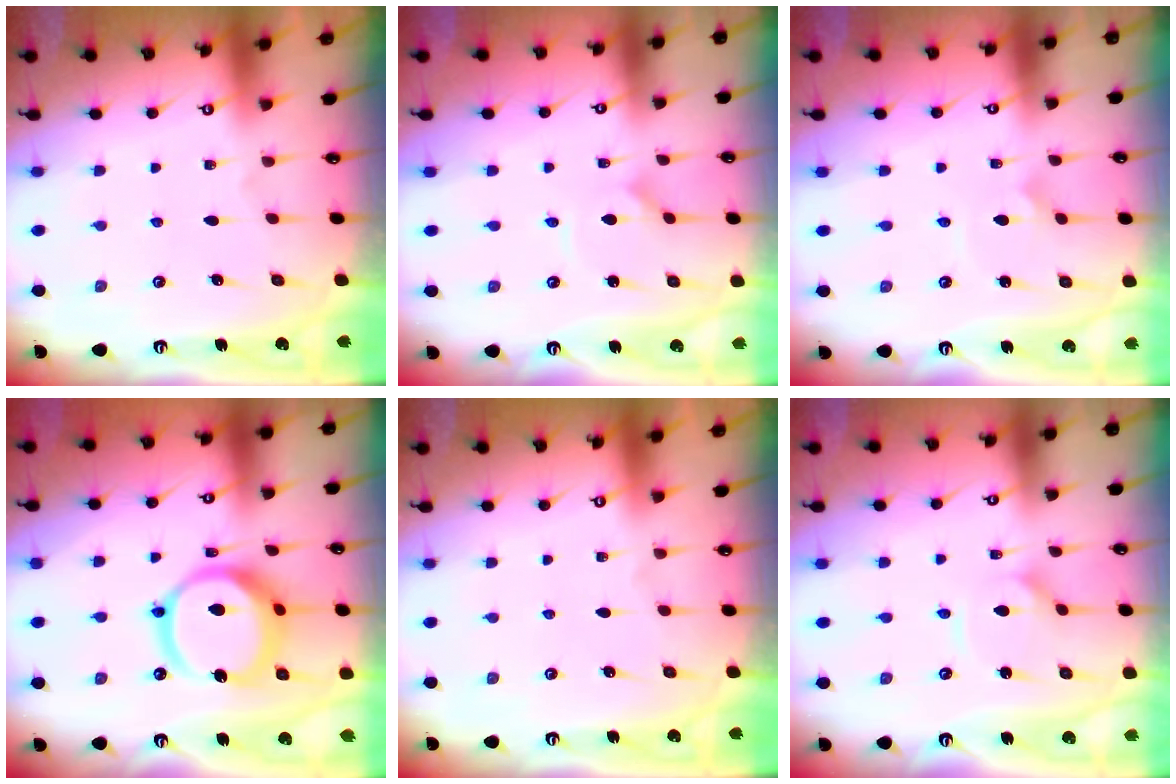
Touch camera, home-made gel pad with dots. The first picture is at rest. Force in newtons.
{"total": 1.9, "press": 1.9, "slide": 0.1}
{"total": 2.2, "press": 2.2, "slide": 0.1}
{"total": 16.3, "press": 16.2, "slide": 2.0}
{"total": 0.0}
{"total": 2.6, "press": 2.6, "slide": 0.3}